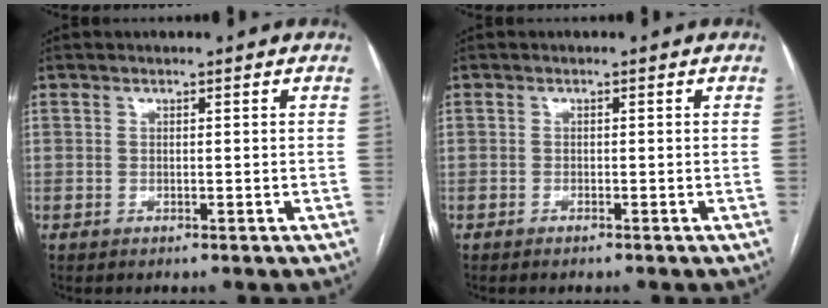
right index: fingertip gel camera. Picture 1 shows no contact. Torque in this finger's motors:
{"motor_torque": [0.01, 0.09, 0.09, 0.00]}